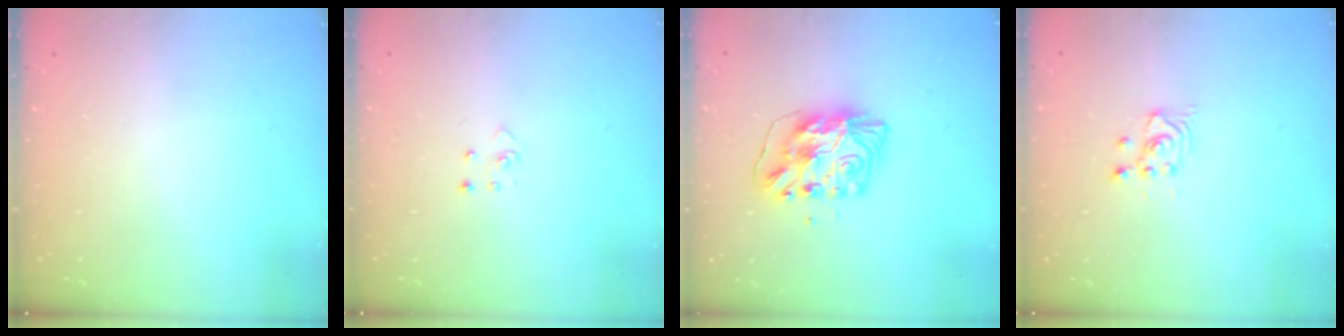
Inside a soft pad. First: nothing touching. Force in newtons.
{"total": 3.4, "press": 3.4, "slide": 0.3}
{"total": 9.4, "press": 9.4, "slide": 0.8}
{"total": 2.7, "press": 2.7, "slide": 0.3}